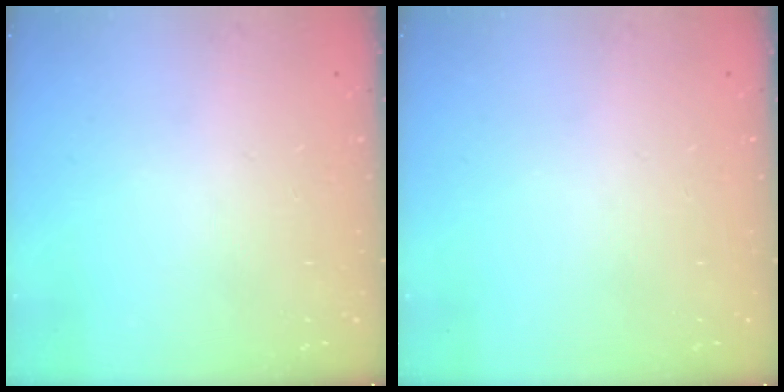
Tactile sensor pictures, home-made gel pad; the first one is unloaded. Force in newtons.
{"total": 0.0}